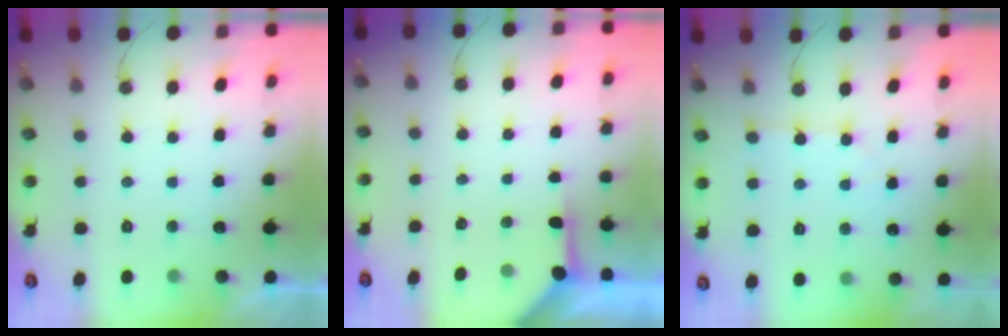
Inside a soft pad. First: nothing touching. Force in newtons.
{"total": 3.9, "press": 3.9, "slide": 0.4}
{"total": 2.0, "press": 2.0, "slide": 0.2}